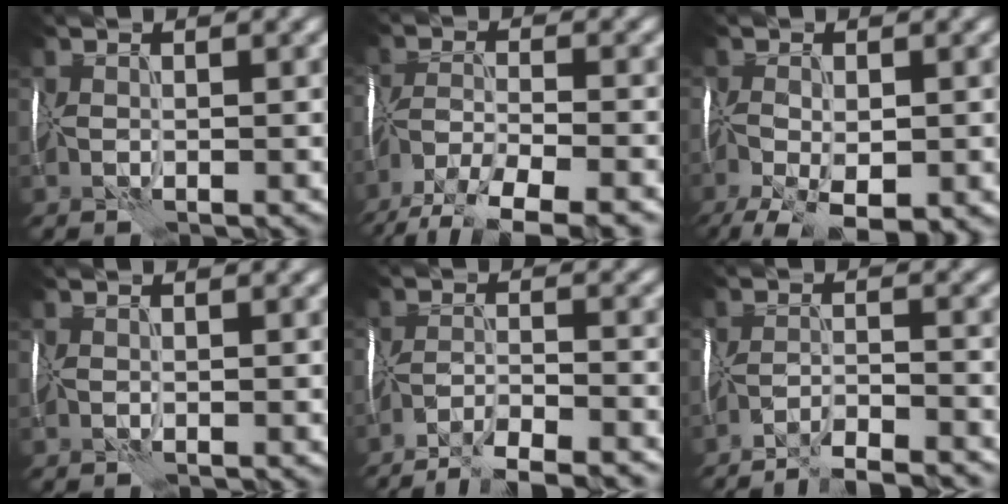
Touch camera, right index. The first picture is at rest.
{"total": 8.2, "force": [-6.5, 2.2, 4.6], "torque": [-0.074, -0.019, -0.113]}
{"total": 7.7, "force": [-4.1, 3.2, 5.7], "torque": [-0.116, -0.022, -0.064]}
{"total": 0.0}
{"total": 7.9, "force": [-7.1, 1.3, 3.2], "torque": [-0.054, -0.012, -0.106]}
{"total": 6.9, "force": [-6.4, 0.9, 2.4], "torque": [-0.039, -0.003, -0.093]}